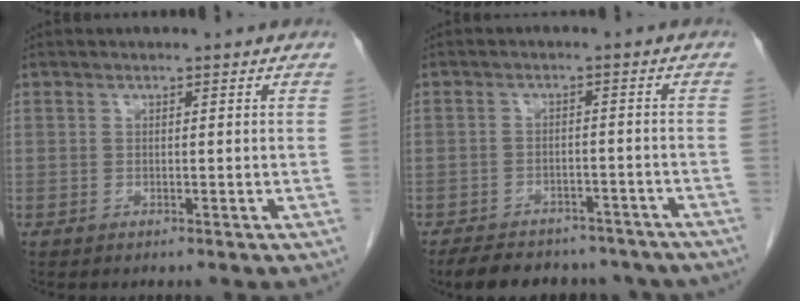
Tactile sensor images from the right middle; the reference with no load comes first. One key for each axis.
{"total": 15.1, "fx": -12.7, "fy": 6.1, "fz": 5.4, "tx": -0.104, "ty": 0.003, "tz": -0.157}